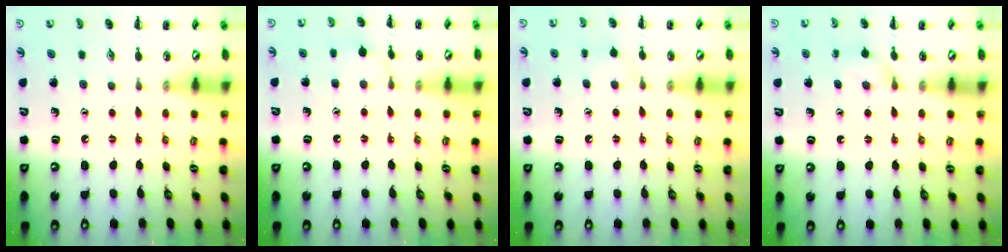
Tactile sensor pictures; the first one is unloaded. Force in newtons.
{"total": 6.6, "press": 6.4, "slide": 1.7}
{"total": 6.0, "press": 5.7, "slide": 2.0}
{"total": 7.1, "press": 6.9, "slide": 2.0}